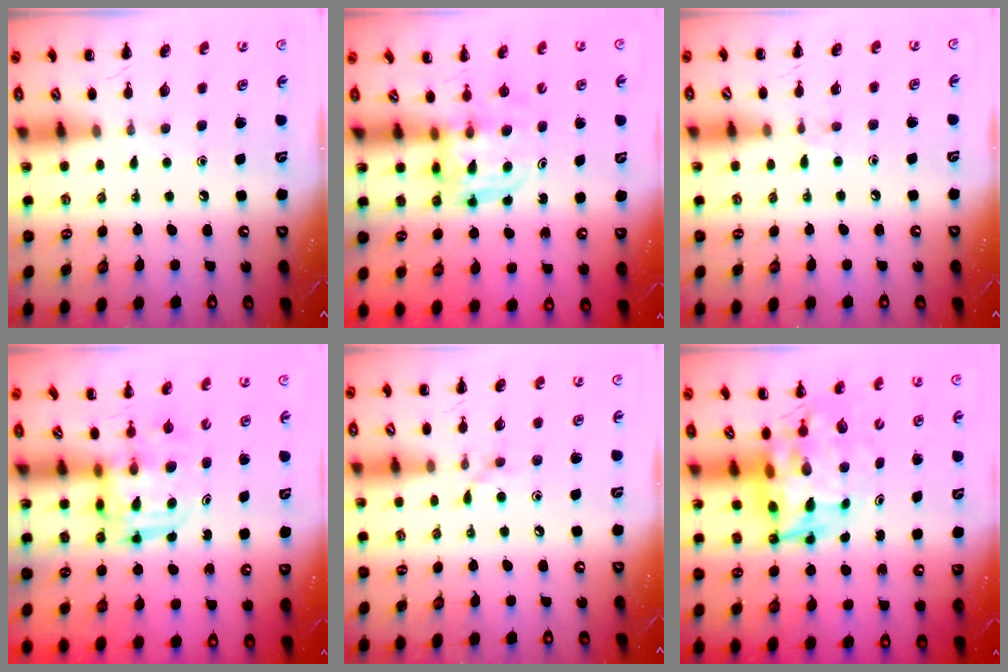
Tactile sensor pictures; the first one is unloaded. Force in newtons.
{"total": 3.7, "press": 3.7, "slide": 0.2}
{"total": 3.7, "press": 3.4, "slide": 1.5}
{"total": 3.0, "press": 3.0, "slide": 0.3}
{"total": 6.5, "press": 6.2, "slide": 2.2}
{"total": 6.3, "press": 6.0, "slide": 2.1}